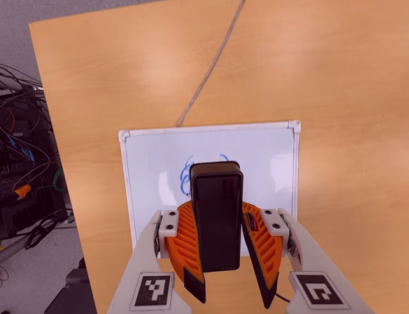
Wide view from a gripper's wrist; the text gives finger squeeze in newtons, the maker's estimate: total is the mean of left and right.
{"total": 8.4, "left": 9.0, "right": 7.8}